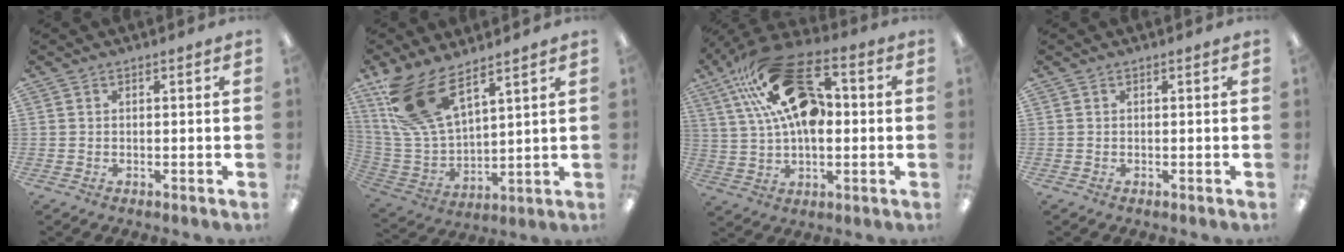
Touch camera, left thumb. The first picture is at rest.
{"total": 17.3, "force": [11.0, 8.2, 10.6], "torque": [-0.234, -0.042, 0.209]}
{"total": 22.4, "force": [7.9, 12.8, 16.6], "torque": [-0.306, -0.025, 0.137]}
{"total": 0.0}